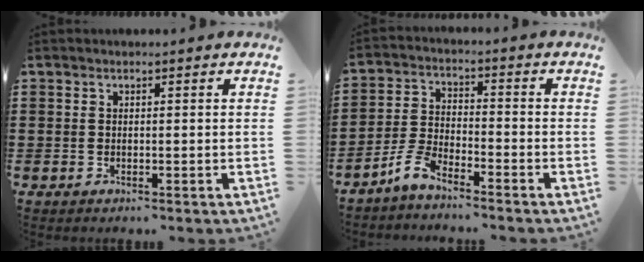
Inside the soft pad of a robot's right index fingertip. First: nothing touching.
{"total": 4.8, "force": [-4.2, 0.8, 2.1], "torque": [-0.064, -0.002, -0.090]}